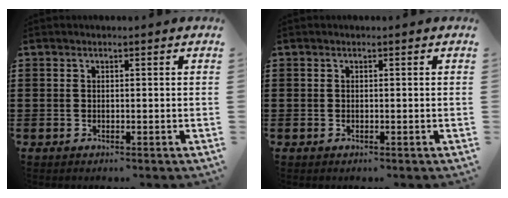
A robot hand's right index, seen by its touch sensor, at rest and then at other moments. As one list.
[{"total": 0.0}]